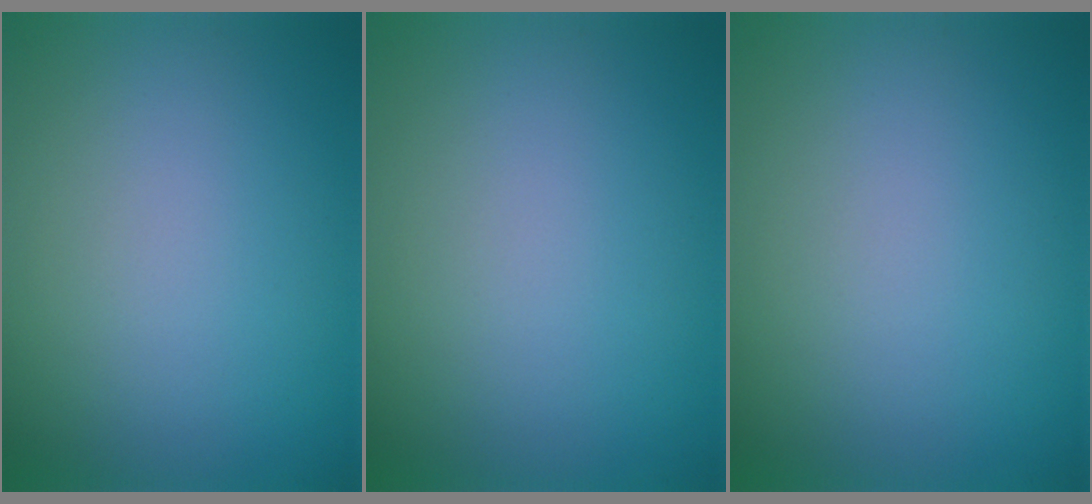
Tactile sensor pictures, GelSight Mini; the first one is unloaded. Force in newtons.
{"total": 0.0}
{"total": 0.0}